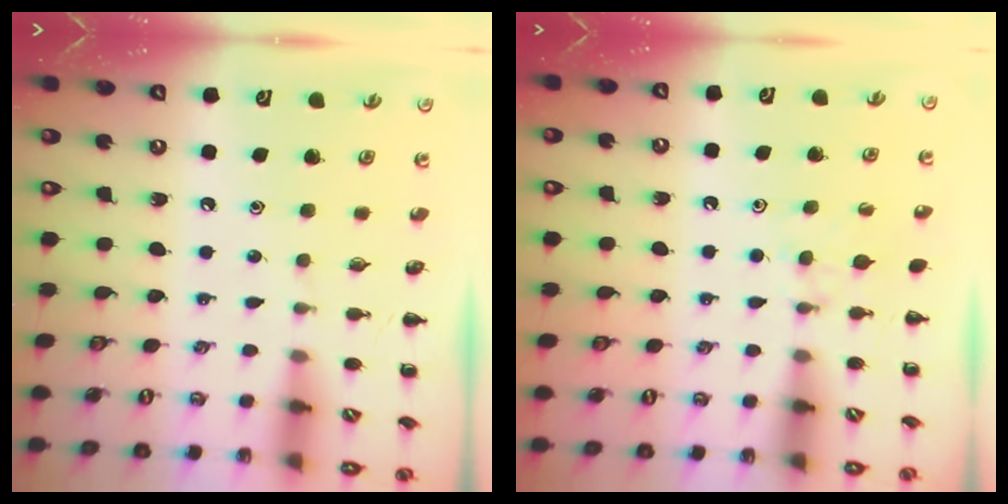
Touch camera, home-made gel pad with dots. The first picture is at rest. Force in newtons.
{"total": 3.9, "press": 3.7, "slide": 1.2}